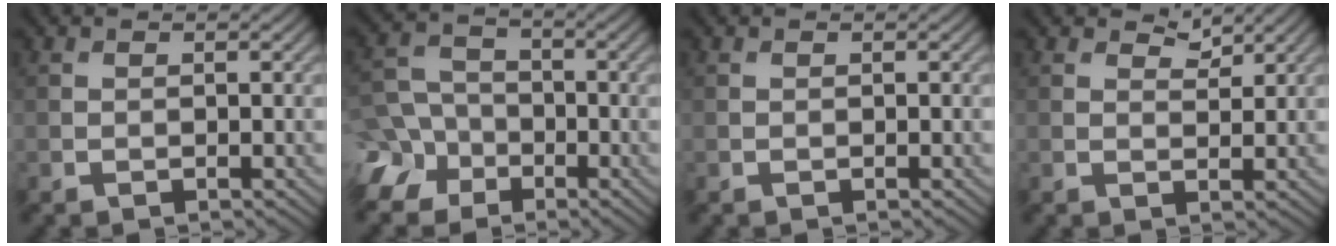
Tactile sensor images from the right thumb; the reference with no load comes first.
{"total": 7.6, "force": [-3.9, 5.9, 2.7], "torque": [-0.059, -0.012, -0.100]}
{"total": 0.0}
{"total": 2.1, "force": [1.7, 0.8, 0.9], "torque": [-0.015, -0.004, 0.032]}